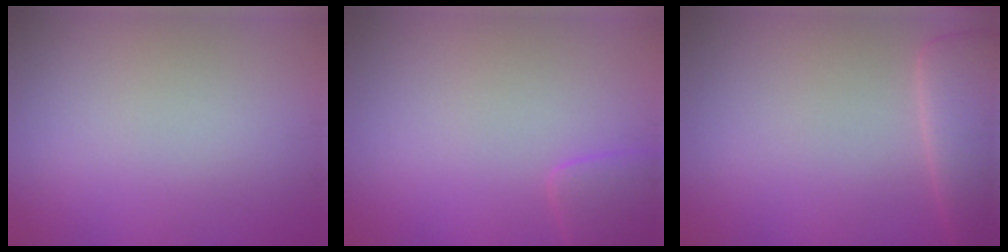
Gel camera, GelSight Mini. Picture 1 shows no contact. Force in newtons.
{"total": 2.4, "press": 2.4, "slide": 0.1}
{"total": 5.0, "press": 4.9, "slide": 0.7}